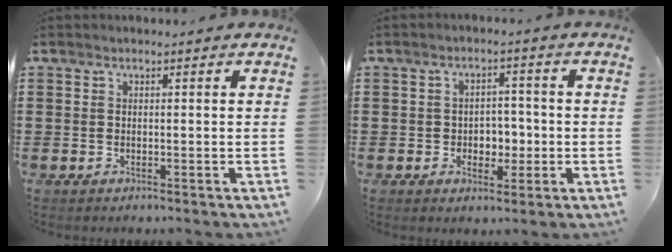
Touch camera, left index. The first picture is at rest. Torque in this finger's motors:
{"motor_torque": [0.31, 0.30, 0.28, 0.05]}